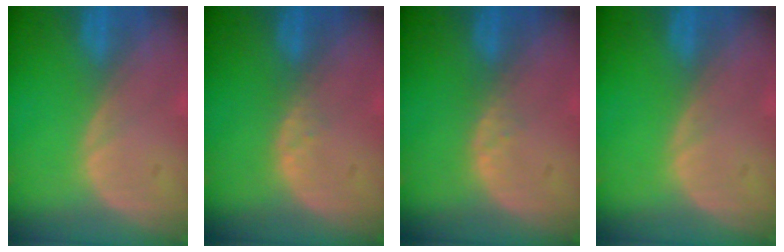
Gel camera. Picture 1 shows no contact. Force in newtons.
{"total": 1.0, "press": 1.0, "slide": 0.2}
{"total": 1.0, "press": 1.0, "slide": 0.2}
{"total": 0.0}